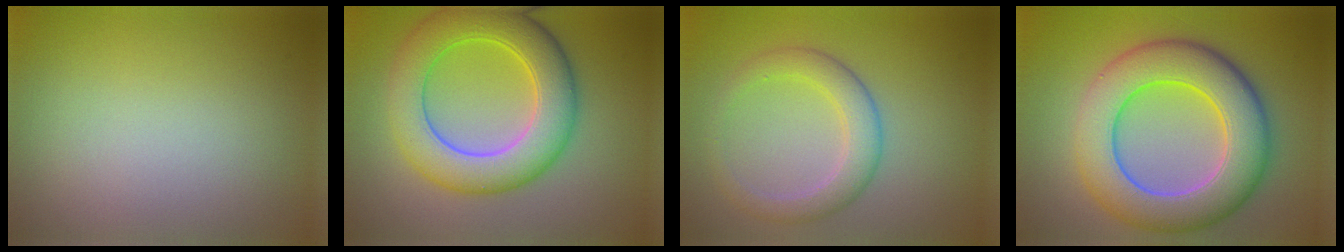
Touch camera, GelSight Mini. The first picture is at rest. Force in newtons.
{"total": 8.3, "press": 8.3, "slide": 0.1}
{"total": 3.4, "press": 3.4, "slide": 0.0}
{"total": 9.8, "press": 9.8, "slide": 0.4}